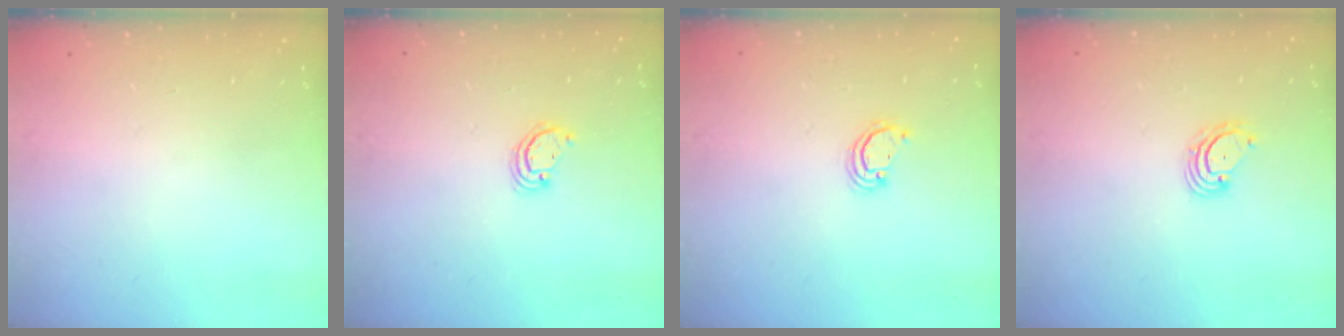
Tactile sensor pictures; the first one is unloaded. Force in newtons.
{"total": 2.6, "press": 2.6, "slide": 0.3}
{"total": 2.1, "press": 2.1, "slide": 0.1}
{"total": 3.5, "press": 3.5, "slide": 0.4}